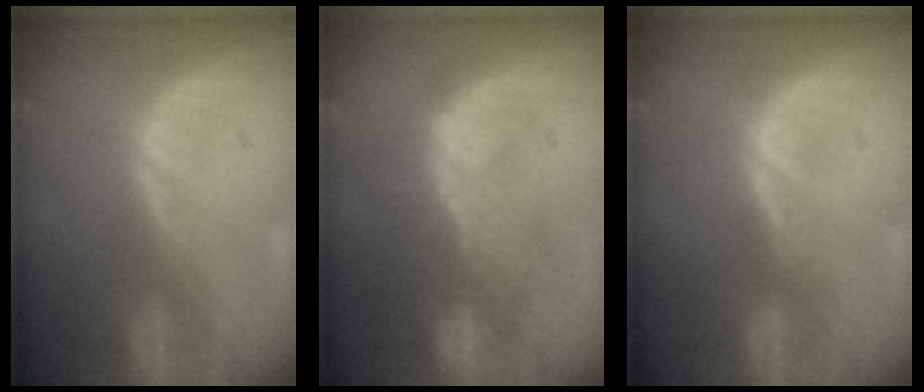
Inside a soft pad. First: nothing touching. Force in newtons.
{"total": 10.0, "press": 9.0, "slide": 4.2}
{"total": 1.4, "press": 1.4, "slide": 0.1}